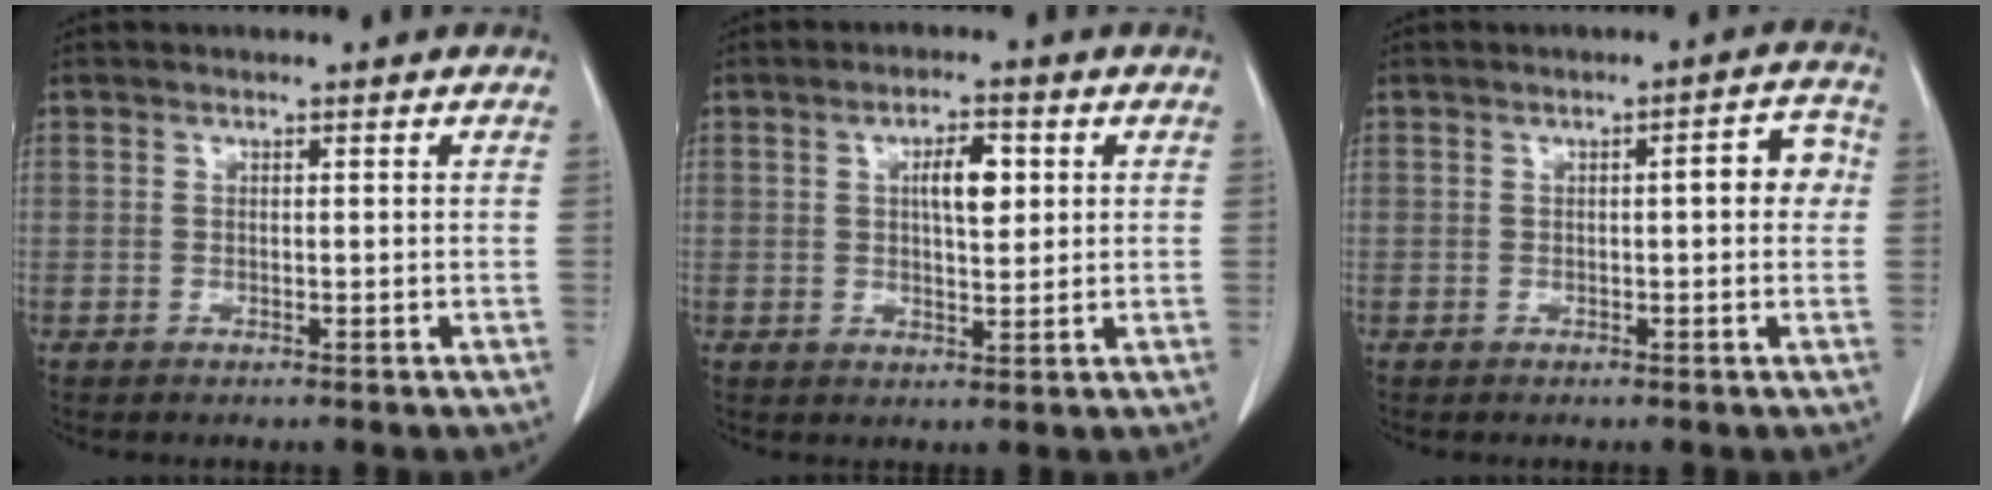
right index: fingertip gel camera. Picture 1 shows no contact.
{"total": 5.1, "force": [1.4, 1.7, 4.6], "torque": [-0.077, 0.005, 0.023]}
{"total": 4.3, "force": [0.3, 1.2, 4.1], "torque": [-0.047, 0.016, -0.001]}